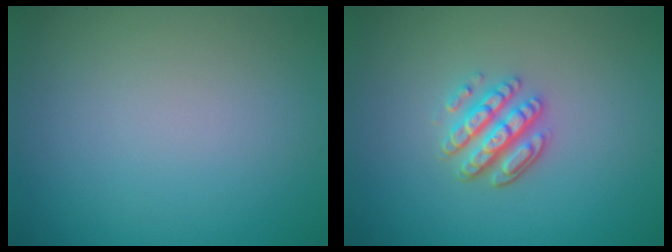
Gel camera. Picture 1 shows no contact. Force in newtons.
{"total": 3.7, "press": 3.1, "slide": 2.0}